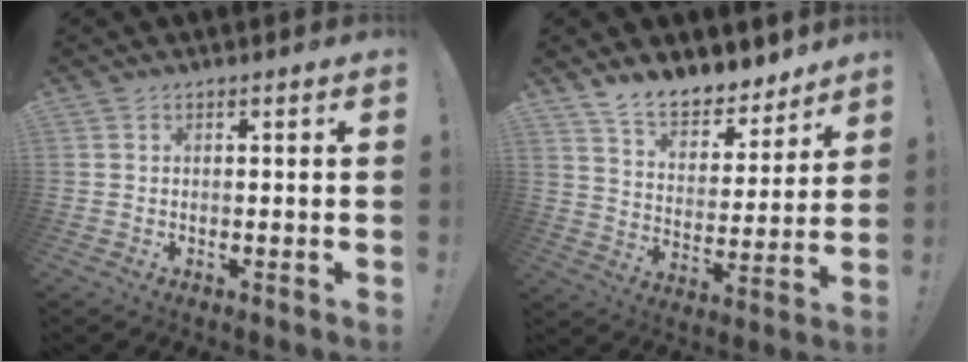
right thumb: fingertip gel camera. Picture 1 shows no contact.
{"total": 11.4, "force": [10.1, 4.2, 3.3], "torque": [-0.062, -0.080, 0.185]}